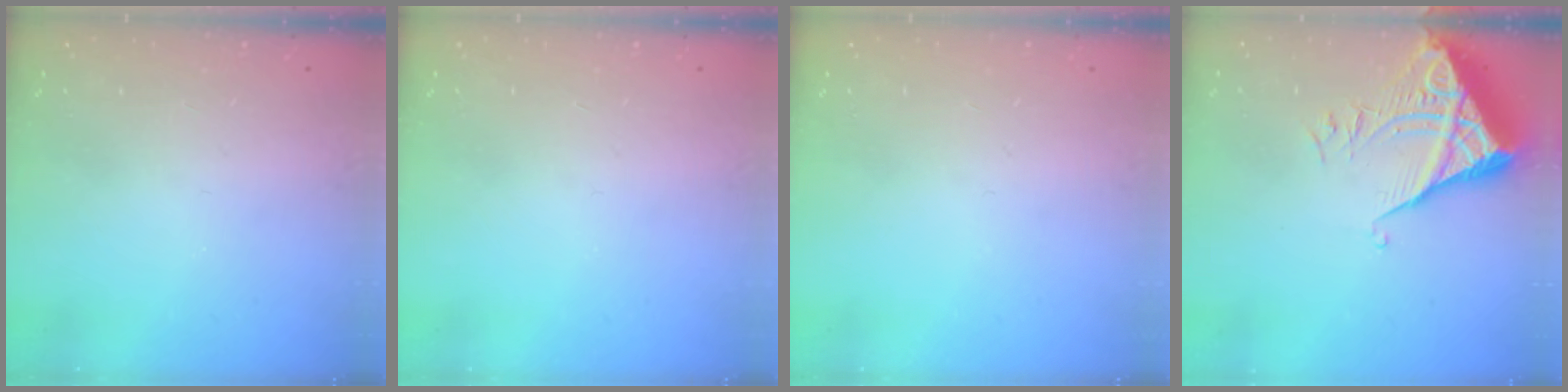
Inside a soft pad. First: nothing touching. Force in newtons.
{"total": 0.0}
{"total": 0.0}
{"total": 6.1, "press": 6.0, "slide": 0.7}